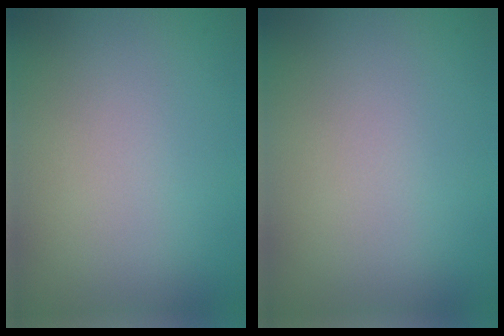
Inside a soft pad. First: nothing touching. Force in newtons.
{"total": 0.0}